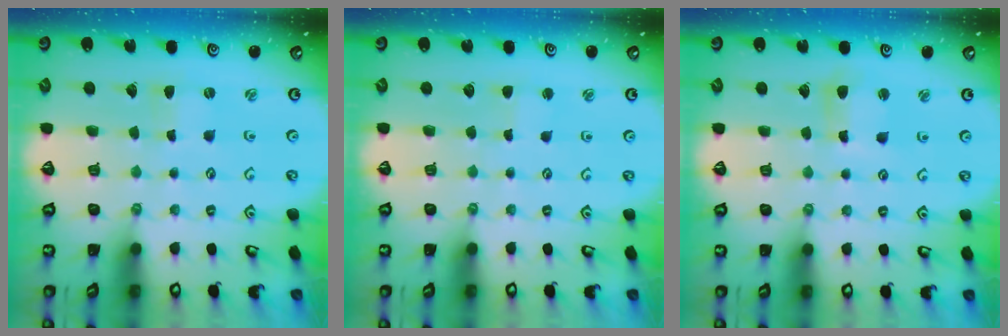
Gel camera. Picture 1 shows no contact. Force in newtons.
{"total": 1.6, "press": 1.6, "slide": 0.3}
{"total": 4.7, "press": 4.7, "slide": 0.6}